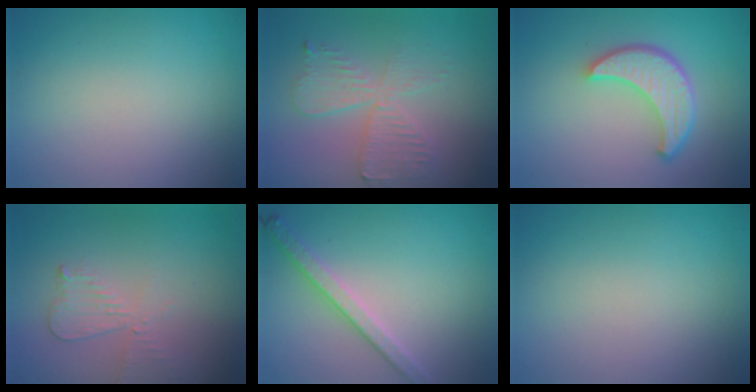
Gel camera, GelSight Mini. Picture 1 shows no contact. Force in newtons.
{"total": 4.0, "press": 3.6, "slide": 1.8}
{"total": 5.6, "press": 4.2, "slide": 3.6}
{"total": 2.1, "press": 2.1, "slide": 0.1}
{"total": 2.8, "press": 2.7, "slide": 0.8}
{"total": 0.0}